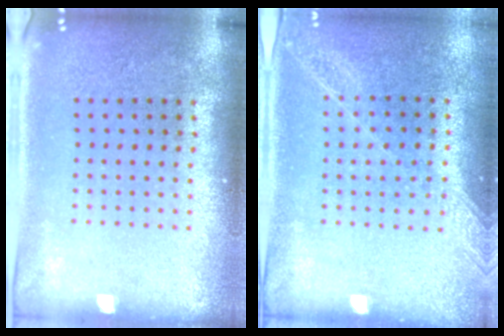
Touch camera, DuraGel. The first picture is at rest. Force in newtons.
{"total": 1.3, "press": 1.2, "slide": 0.3}